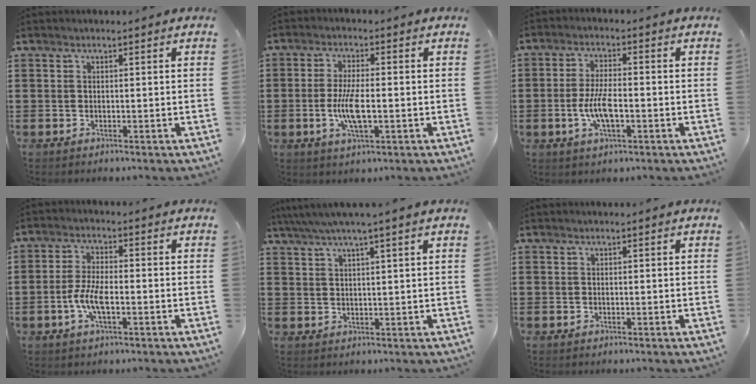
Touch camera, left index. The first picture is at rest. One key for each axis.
{"total": 6.4, "fx": -1.2, "fy": 1.9, "fz": 6.0, "tx": -0.130, "ty": -0.007, "tz": -0.028}
{"total": 6.5, "fx": -1.6, "fy": 2.2, "fz": 5.9, "tx": -0.127, "ty": -0.003, "tz": -0.033}
{"total": 5.5, "fx": -1.7, "fy": 1.9, "fz": 4.9, "tx": -0.117, "ty": -0.005, "tz": -0.040}
{"total": 3.1, "fx": 2.2, "fy": -0.4, "fz": 2.2, "tx": -0.047, "ty": -0.002, "tz": 0.037}
{"total": 0.0}